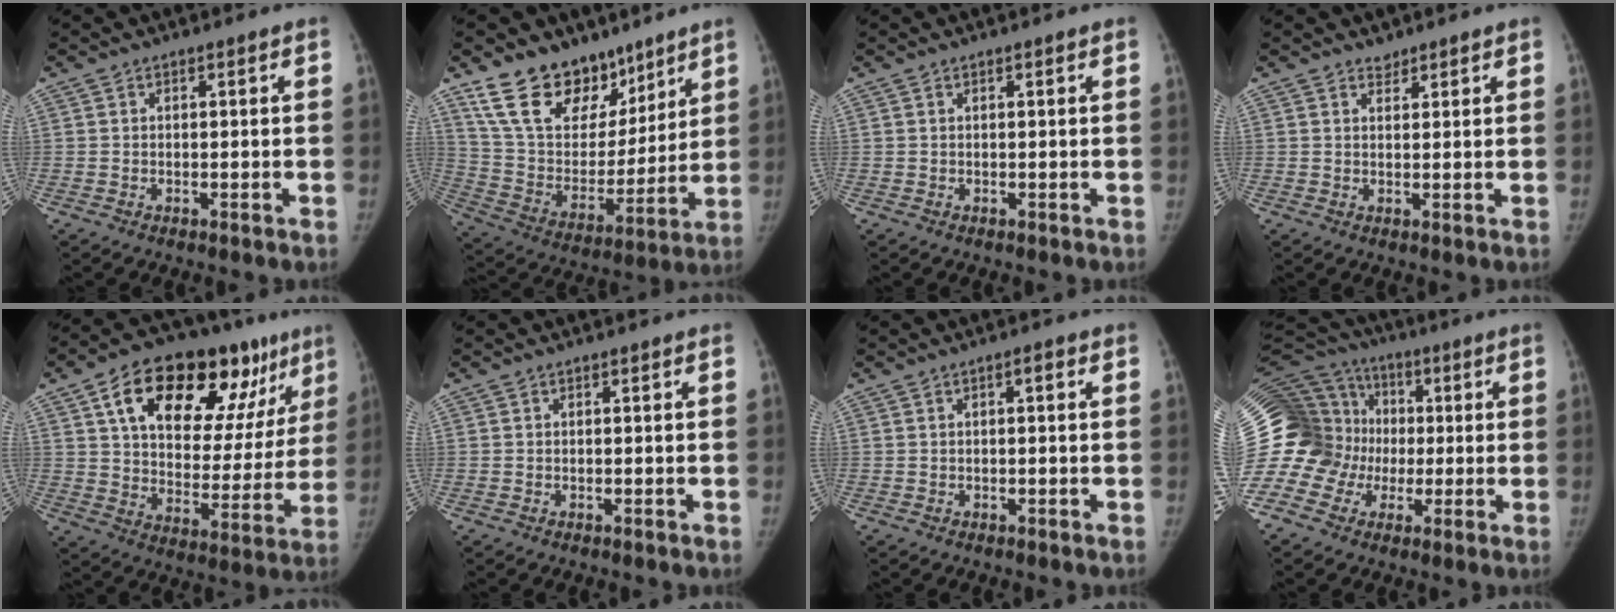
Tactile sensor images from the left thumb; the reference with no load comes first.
{"total": 19.7, "force": [13.9, 11.5, 7.9], "torque": [-0.081, -0.071, 0.256]}
{"total": 0.0}
{"total": 1.6, "force": [1.4, 0.9, 0.1], "torque": [0.014, -0.010, 0.018]}
{"total": 28.4, "force": [14.7, 13.9, 19.9], "torque": [-0.251, 0.000, 0.227]}
{"total": 0.0}
{"total": 1.4, "force": [0.4, 0.4, 1.3], "torque": [-0.021, 0.003, 0.003]}
{"total": 26.0, "force": [-1.8, 23.0, 12.1], "torque": [-0.300, 0.079, -0.037]}